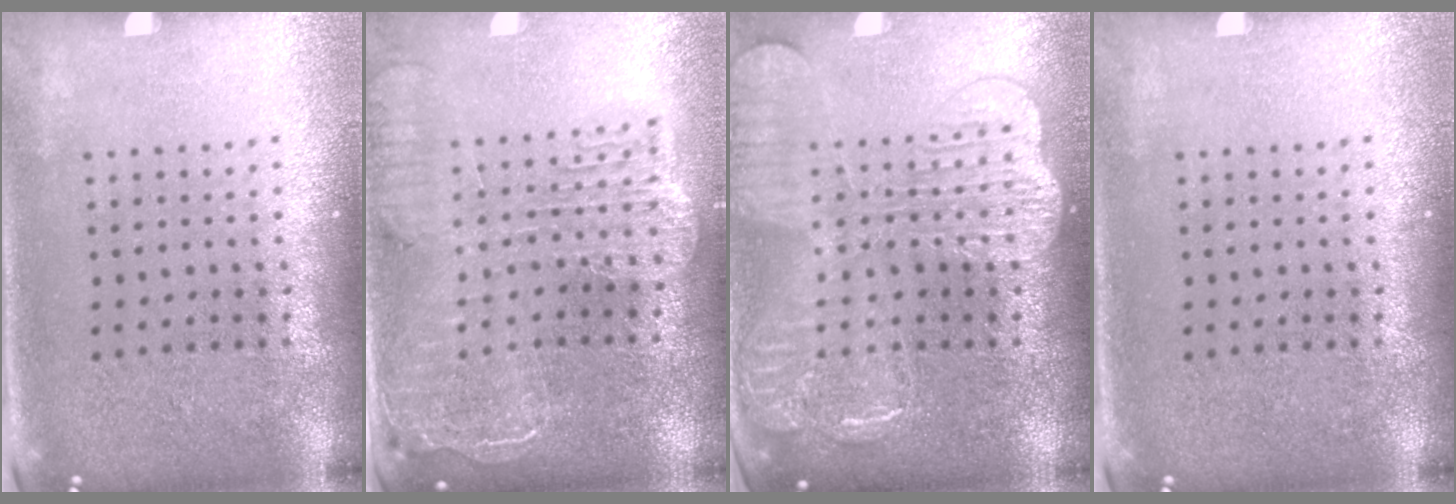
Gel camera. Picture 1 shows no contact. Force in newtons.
{"total": 2.5, "press": 2.1, "slide": 1.3}
{"total": 4.0, "press": 4.0, "slide": 0.5}
{"total": 0.0}